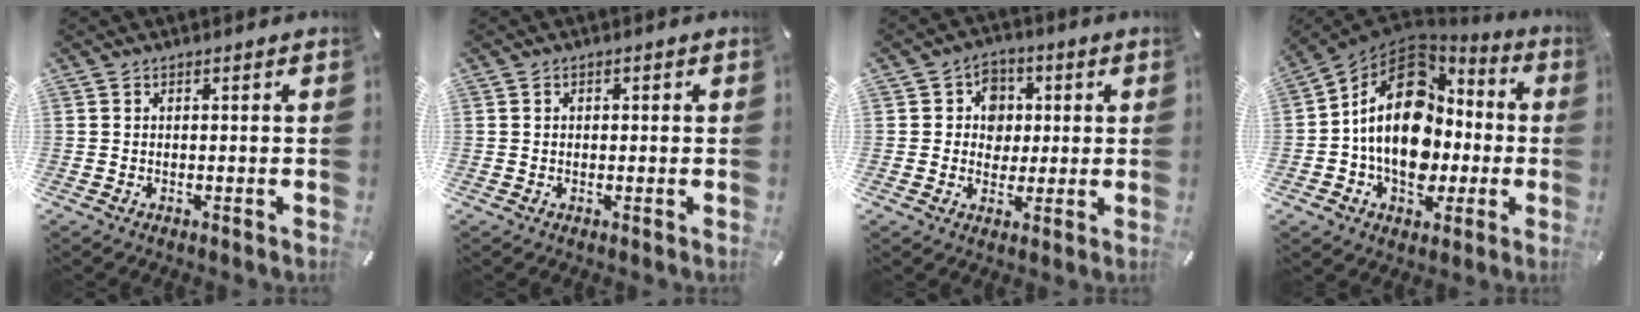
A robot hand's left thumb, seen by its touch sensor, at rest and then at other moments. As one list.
[{"total": 0.9, "force": [0.0, 0.8, 0.4], "torque": [-0.009, 0.005, -0.003]}, {"total": 7.4, "force": [0.9, 7.0, 2.4], "torque": [-0.027, 0.003, 0.013]}, {"total": 20.4, "force": [-0.4, 15.2, 13.5], "torque": [-0.239, 0.005, 0.000]}]